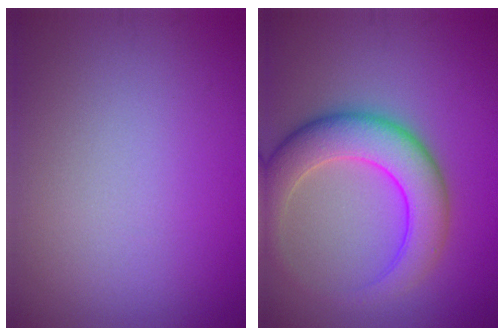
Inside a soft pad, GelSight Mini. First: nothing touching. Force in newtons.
{"total": 6.9, "press": 6.9, "slide": 0.2}